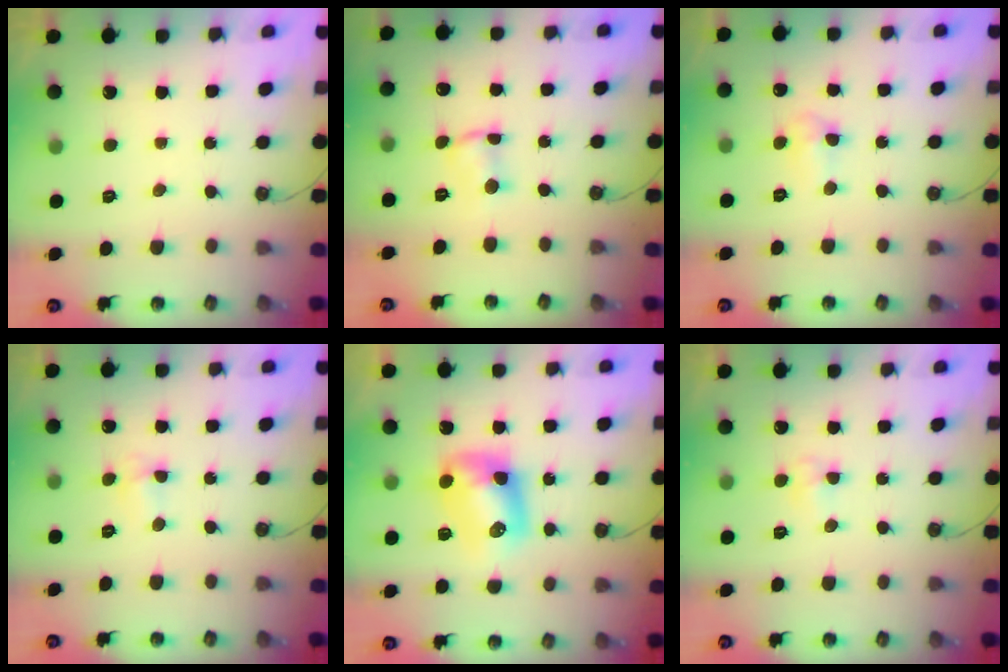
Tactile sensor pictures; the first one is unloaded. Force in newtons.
{"total": 1.6, "press": 1.6, "slide": 0.3}
{"total": 3.5, "press": 3.4, "slide": 0.8}
{"total": 4.9, "press": 4.8, "slide": 0.7}
{"total": 9.6, "press": 9.5, "slide": 1.2}
{"total": 3.5, "press": 3.4, "slide": 0.5}